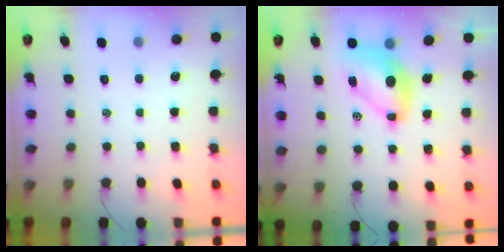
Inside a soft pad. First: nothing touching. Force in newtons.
{"total": 8.3, "press": 8.0, "slide": 2.1}